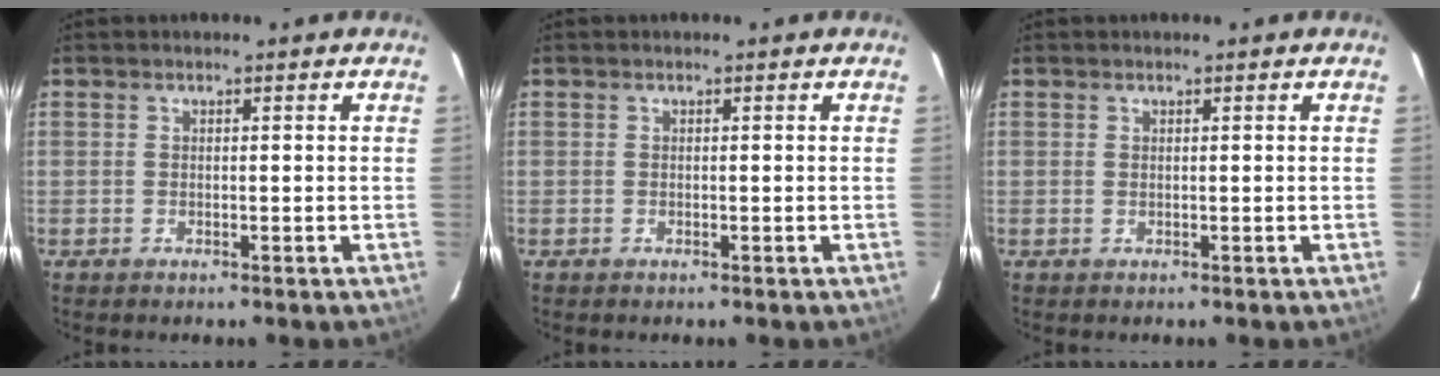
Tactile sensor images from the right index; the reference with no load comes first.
{"total": 0.0}
{"total": 0.0}